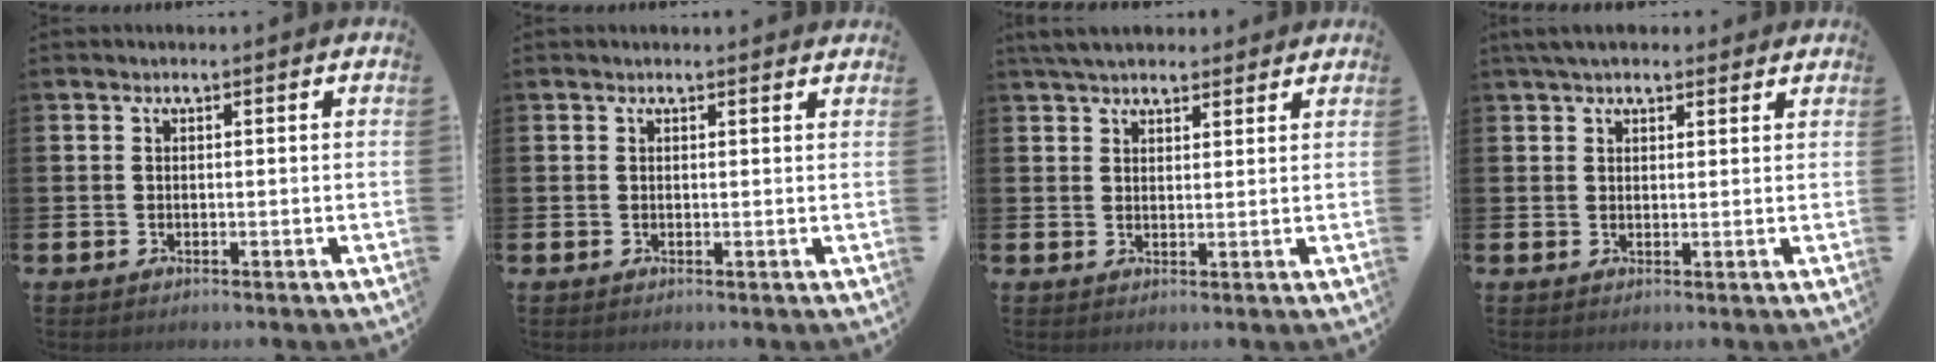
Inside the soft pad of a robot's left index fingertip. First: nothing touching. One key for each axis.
{"total": 0.7, "fx": 0.7, "fy": 0.1, "fz": 0.2, "tx": 0.008, "ty": -0.005, "tz": 0.010}
{"total": 4.3, "fx": 4.0, "fy": 1.3, "fz": 1.0, "tx": -0.027, "ty": -0.009, "tz": 0.075}
{"total": 3.7, "fx": 3.3, "fy": 1.3, "fz": 1.3, "tx": -0.021, "ty": -0.008, "tz": 0.058}